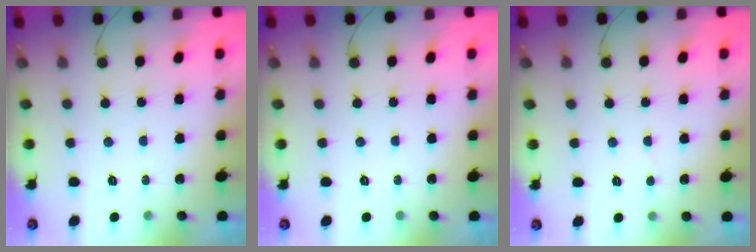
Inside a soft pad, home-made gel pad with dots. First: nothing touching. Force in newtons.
{"total": 0.0}
{"total": 1.8, "press": 1.8, "slide": 0.2}